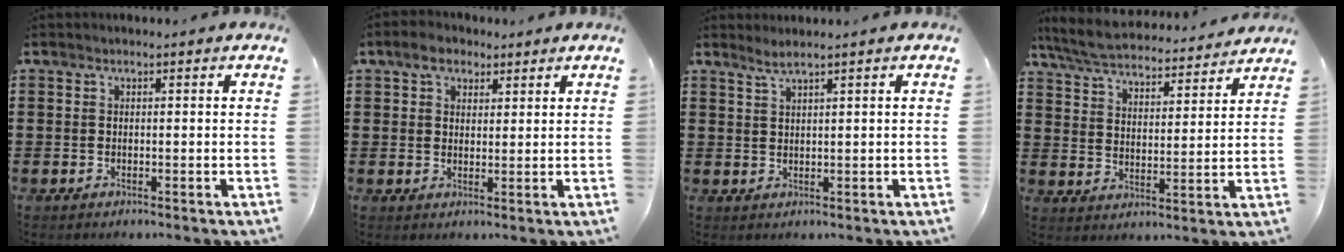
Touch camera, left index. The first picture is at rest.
{"total": 4.0, "force": [2.7, 2.4, 1.7], "torque": [-0.036, 0.011, 0.048]}
{"total": 1.7, "force": [1.3, -0.3, 1.1], "torque": [-0.023, 0.001, 0.024]}
{"total": 6.3, "force": [6.0, 0.7, 1.6], "torque": [-0.062, -0.036, 0.104]}